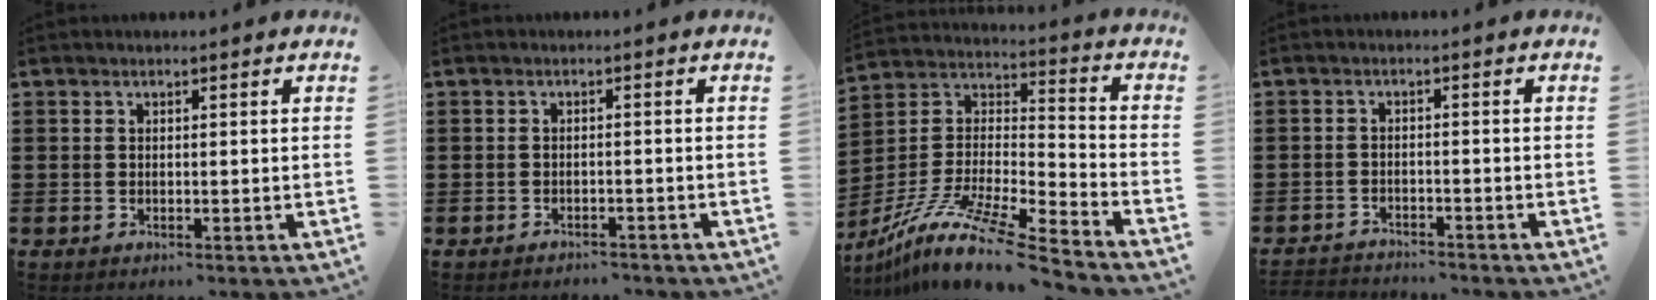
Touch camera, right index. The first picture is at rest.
{"total": 1.4, "force": [-1.3, 0.2, 0.0], "torque": [-0.006, 0.001, -0.029]}
{"total": 12.8, "force": [-10.3, 0.7, 7.5], "torque": [-0.149, 0.005, -0.202]}
{"total": 2.3, "force": [-2.3, 0.1, -0.2], "torque": [-0.004, 0.000, -0.050]}